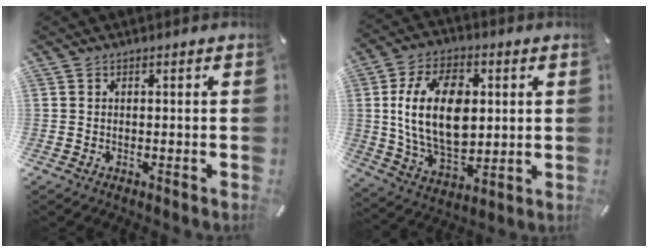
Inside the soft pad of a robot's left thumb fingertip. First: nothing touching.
{"total": 18.2, "force": [2.5, 12.0, 13.5], "torque": [-0.274, 0.007, 0.045]}